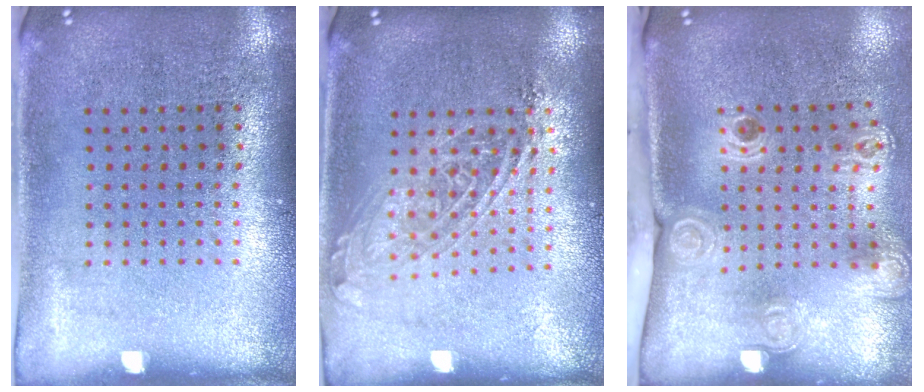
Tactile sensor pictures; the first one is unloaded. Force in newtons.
{"total": 1.5, "press": 1.2, "slide": 0.9}
{"total": 2.3, "press": 1.6, "slide": 1.6}